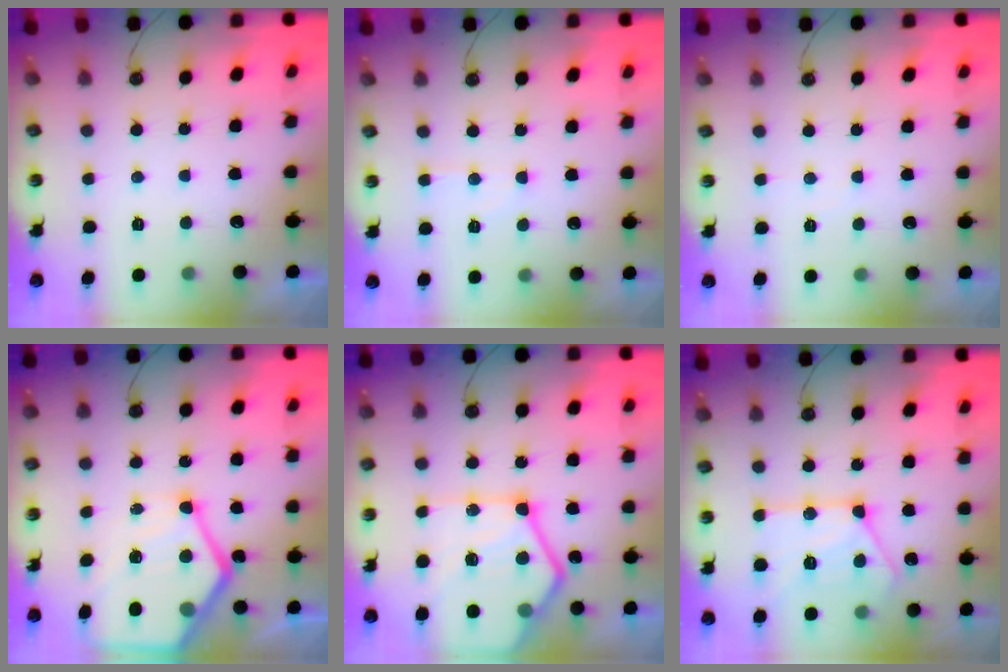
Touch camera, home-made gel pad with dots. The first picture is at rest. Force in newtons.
{"total": 5.9, "press": 5.9, "slide": 0.6}
{"total": 3.8, "press": 3.7, "slide": 0.6}
{"total": 17.9, "press": 17.9, "slide": 1.6}
{"total": 25.2, "press": 25.1, "slide": 2.7}
{"total": 17.7, "press": 17.7, "slide": 1.8}